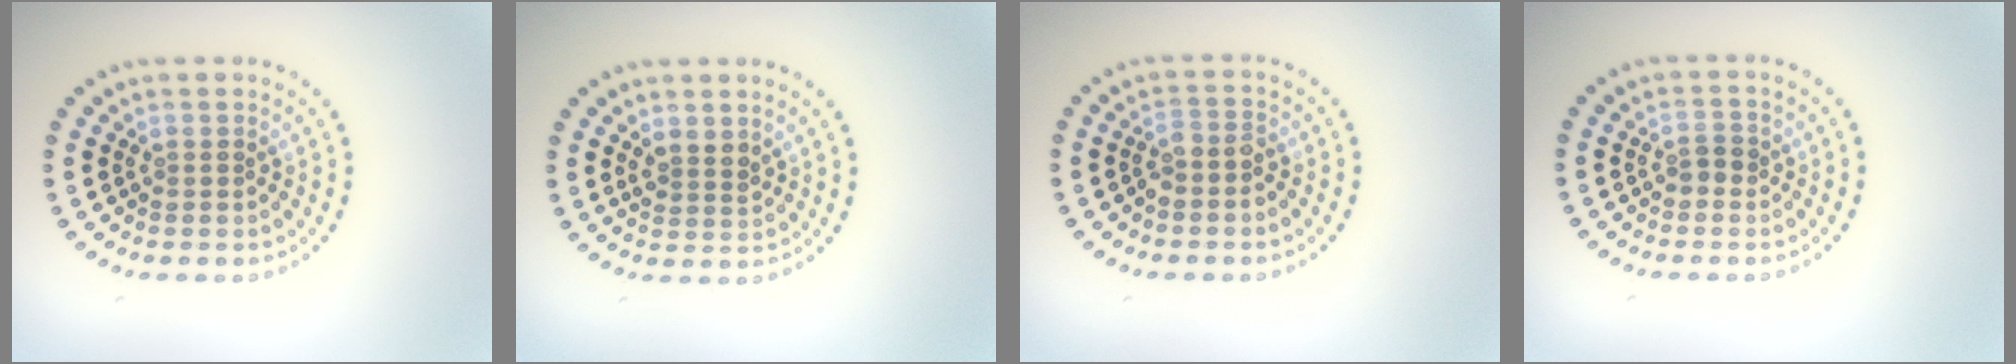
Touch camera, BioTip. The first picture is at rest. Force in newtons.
{"total": 1.5, "press": 1.3, "slide": 0.7}
{"total": 1.7, "press": 1.5, "slide": 0.8}
{"total": 1.2, "press": 1.1, "slide": 0.4}